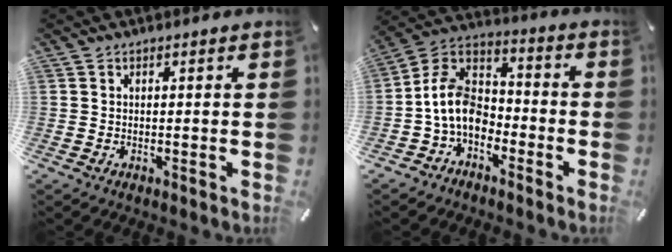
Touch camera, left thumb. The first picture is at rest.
{"total": 10.7, "force": [-4.6, 7.7, 6.0], "torque": [-0.144, 0.021, -0.093]}